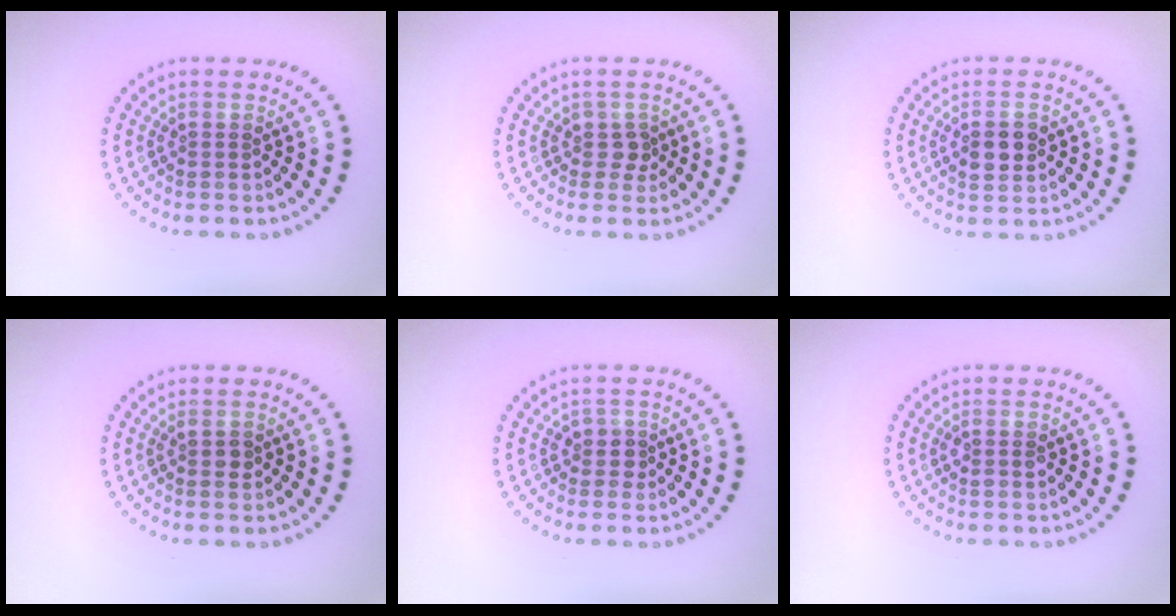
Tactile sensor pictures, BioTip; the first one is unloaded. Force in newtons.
{"total": 1.3, "press": 1.1, "slide": 0.6}
{"total": 2.7, "press": 2.7, "slide": 0.2}
{"total": 1.1, "press": 1.0, "slide": 0.3}
{"total": 1.6, "press": 1.4, "slide": 0.8}
{"total": 1.1, "press": 1.1, "slide": 0.2}